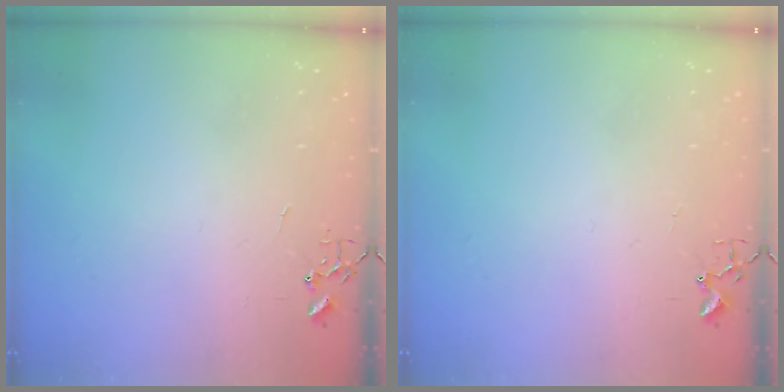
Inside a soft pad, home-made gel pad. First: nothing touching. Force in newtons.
{"total": 3.0, "press": 2.9, "slide": 0.4}